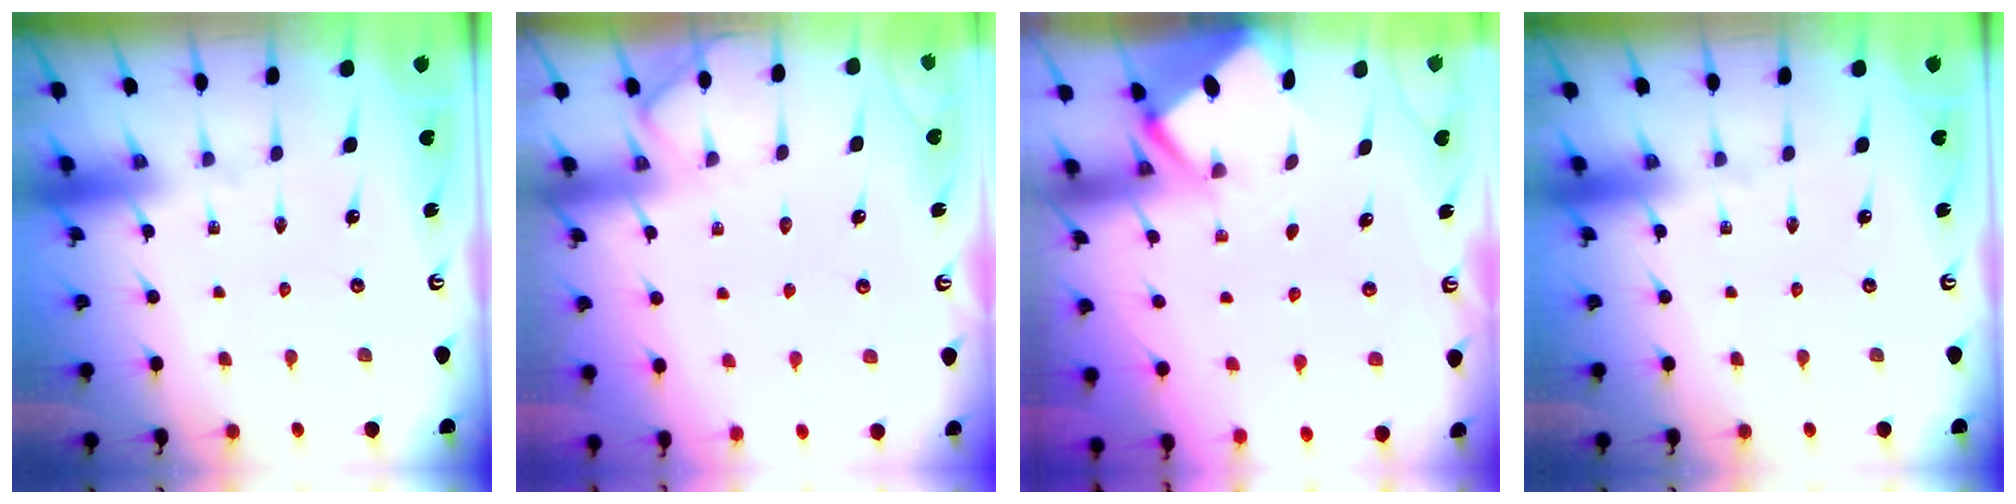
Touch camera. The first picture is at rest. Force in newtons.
{"total": 3.5, "press": 3.4, "slide": 0.5}
{"total": 2.6, "press": 2.6, "slide": 0.3}
{"total": 0.0}